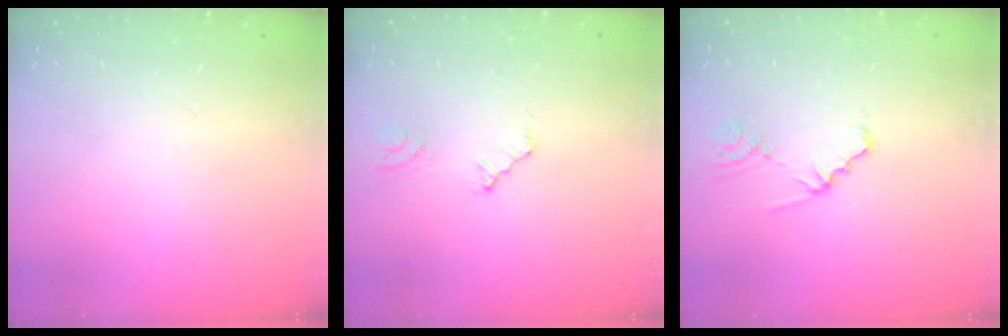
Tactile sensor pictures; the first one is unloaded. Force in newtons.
{"total": 0.0}
{"total": 1.6, "press": 1.6, "slide": 0.1}